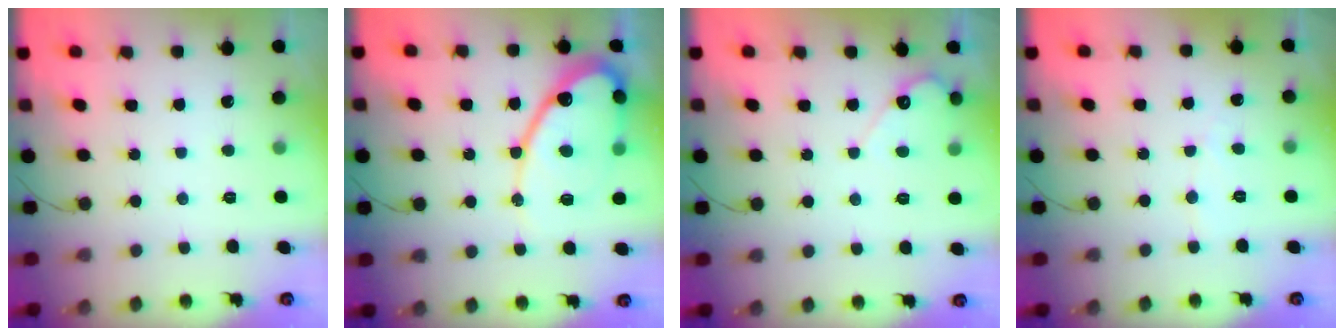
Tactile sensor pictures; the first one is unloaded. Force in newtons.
{"total": 16.2, "press": 16.1, "slide": 1.6}
{"total": 4.0, "press": 4.0, "slide": 0.4}
{"total": 2.5, "press": 2.5, "slide": 0.2}